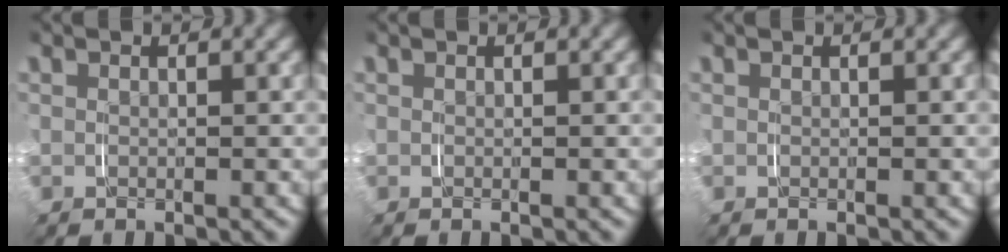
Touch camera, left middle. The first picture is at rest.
{"total": 0.0}
{"total": 0.0}